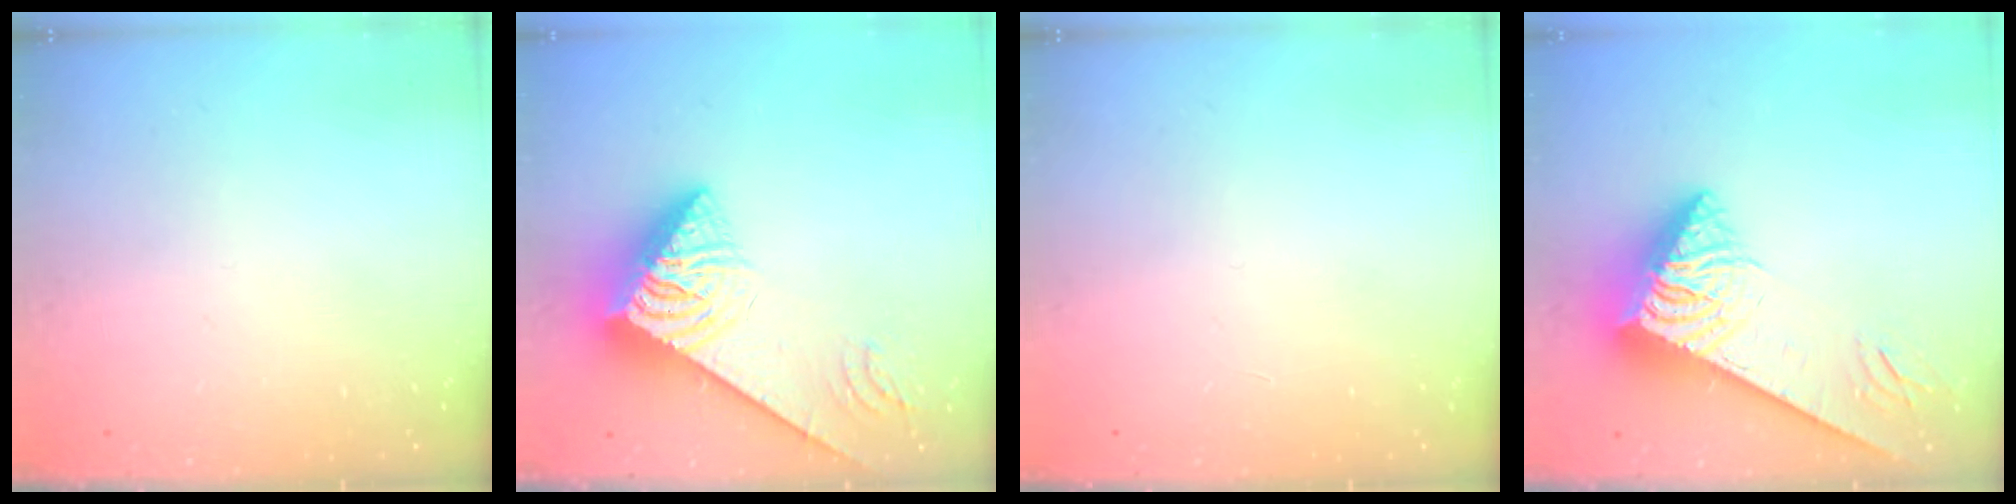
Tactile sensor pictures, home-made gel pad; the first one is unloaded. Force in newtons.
{"total": 7.1, "press": 7.1, "slide": 0.9}
{"total": 0.0}
{"total": 6.6, "press": 6.5, "slide": 0.9}